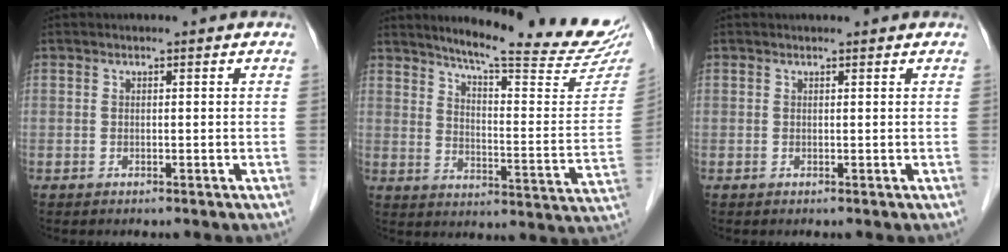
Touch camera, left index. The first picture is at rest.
{"total": 22.4, "force": [19.9, 0.8, 10.3], "torque": [-0.140, -0.076, 0.253]}
{"total": 1.5, "force": [1.4, 0.2, 0.3], "torque": [-0.009, 0.012, 0.020]}